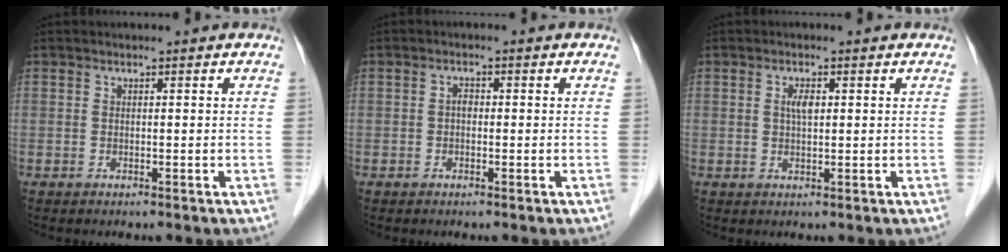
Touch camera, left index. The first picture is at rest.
{"total": 1.2, "force": [-0.4, 0.8, 0.9], "torque": [-0.015, 0.002, -0.009]}
{"total": 2.0, "force": [0.3, 0.8, 1.8], "torque": [-0.038, 0.000, 0.007]}